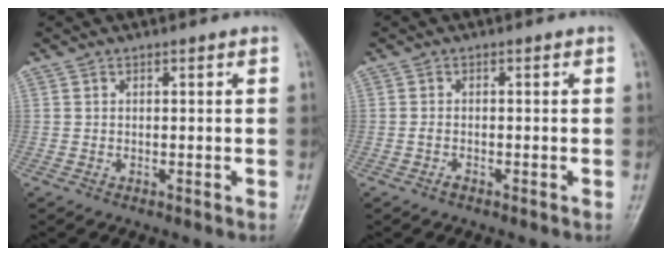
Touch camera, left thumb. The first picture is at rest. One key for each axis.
{"total": 0.9, "fx": -0.7, "fy": 0.4, "fz": 0.5, "tx": -0.012, "ty": 0.006, "tz": -0.014}